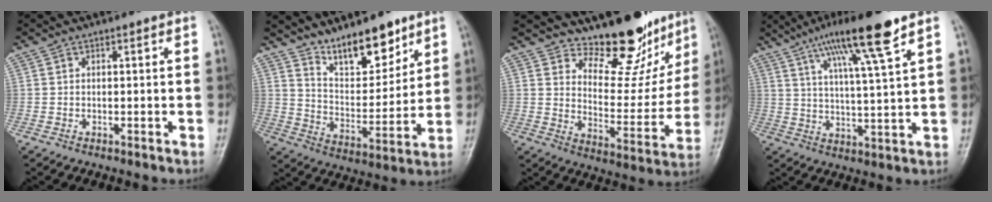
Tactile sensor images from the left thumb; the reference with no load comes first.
{"total": 12.4, "force": [9.5, 4.9, 6.4], "torque": [-0.070, -0.073, 0.173]}
{"total": 15.0, "force": [13.0, 5.8, 4.8], "torque": [-0.015, -0.111, 0.185]}
{"total": 13.1, "force": [8.0, 0.7, 10.2], "torque": [-0.181, -0.025, 0.140]}